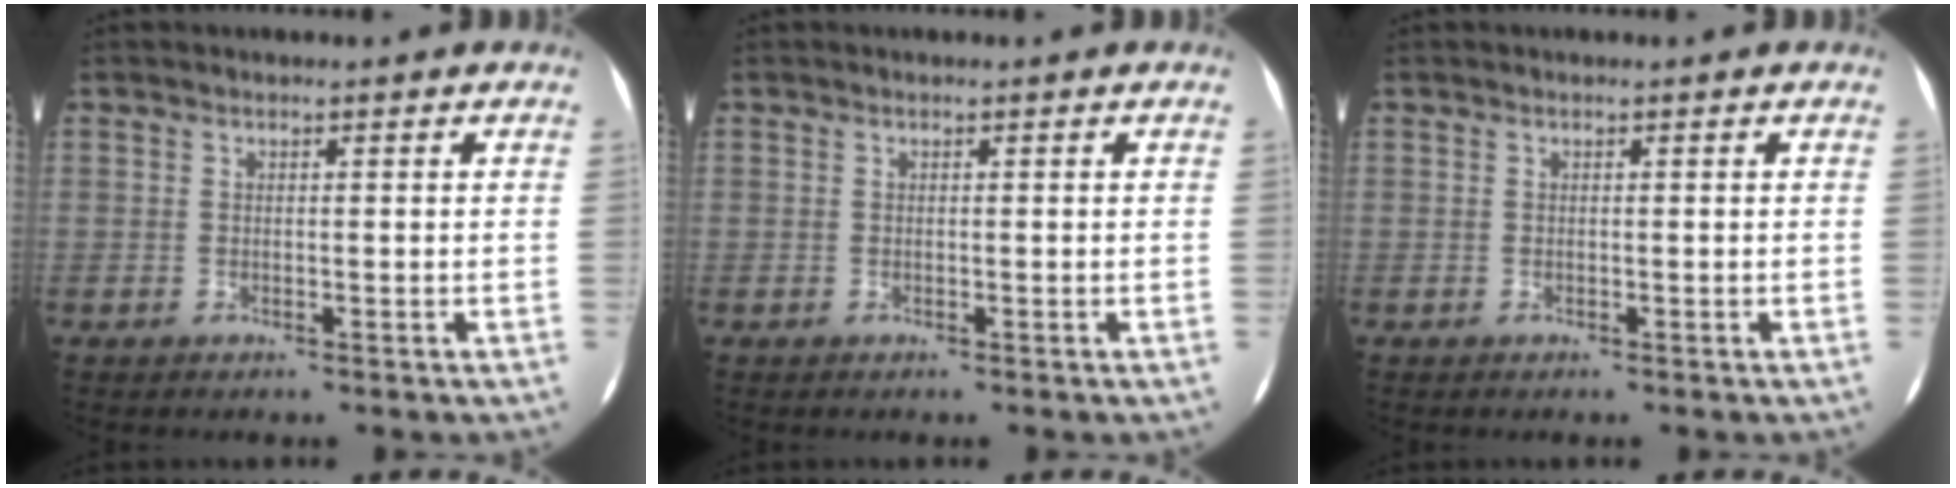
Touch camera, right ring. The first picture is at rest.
{"total": 0.0}
{"total": 0.0}